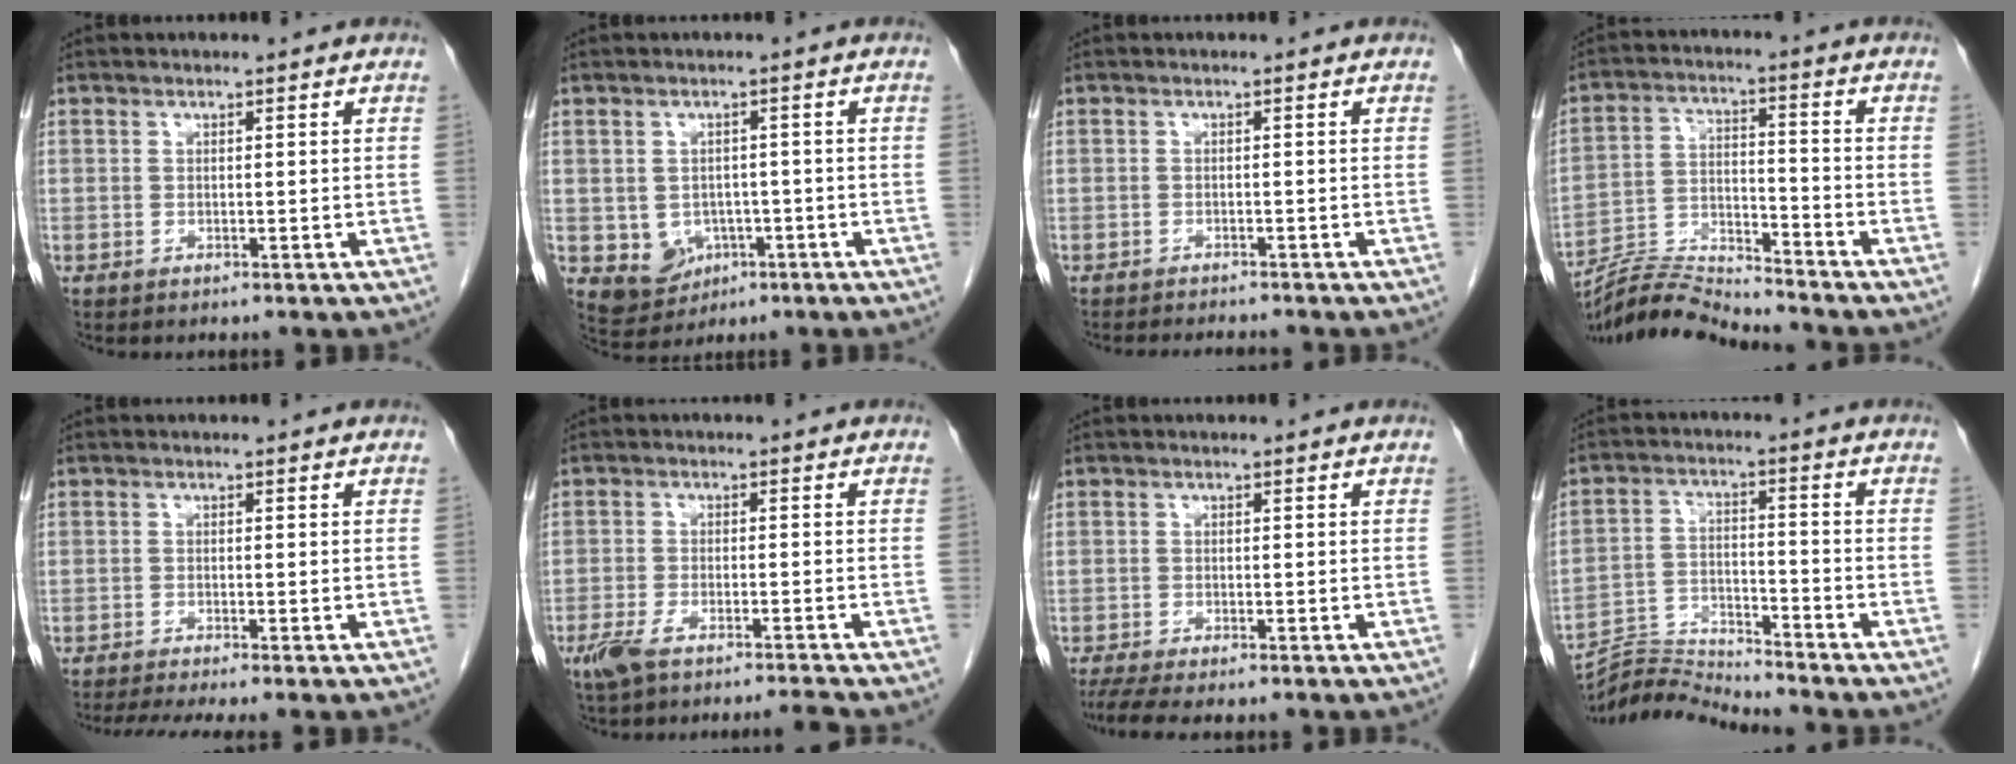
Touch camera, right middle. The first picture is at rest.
{"total": 5.1, "force": [-1.5, 4.5, 1.9], "torque": [-0.034, 0.005, -0.006]}
{"total": 4.8, "force": [-4.5, 0.5, 1.6], "torque": [-0.015, -0.007, -0.062]}
{"total": 9.0, "force": [-8.8, -1.6, -0.1], "torque": [-0.001, 0.015, -0.162]}
{"total": 4.8, "force": [-3.8, -0.1, 3.0], "torque": [-0.046, -0.012, -0.064]}
{"total": 5.5, "force": [-4.5, -0.4, 3.1], "torque": [-0.059, -0.009, -0.079]}
{"total": 4.0, "force": [-3.2, 0.2, 2.4], "torque": [-0.043, -0.011, -0.058]}
{"total": 8.2, "force": [-7.8, -2.2, -1.2], "torque": [0.012, 0.010, -0.145]}